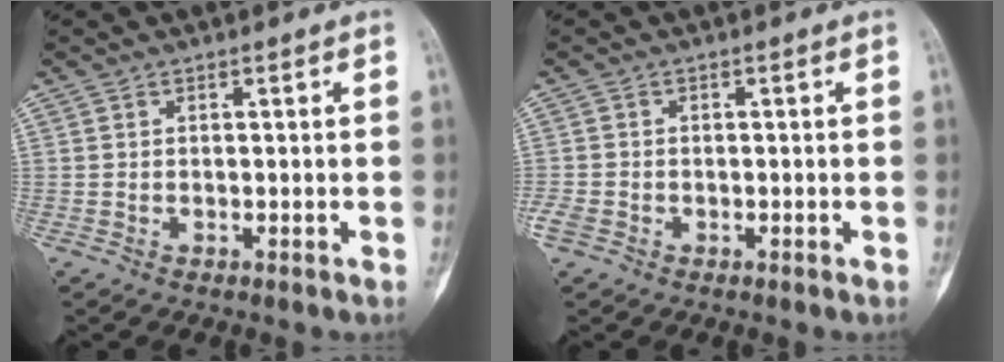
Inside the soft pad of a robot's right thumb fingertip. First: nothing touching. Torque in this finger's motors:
{"motor_torque": [0.62, 0.34, 0.31, -0.17, 0.07]}